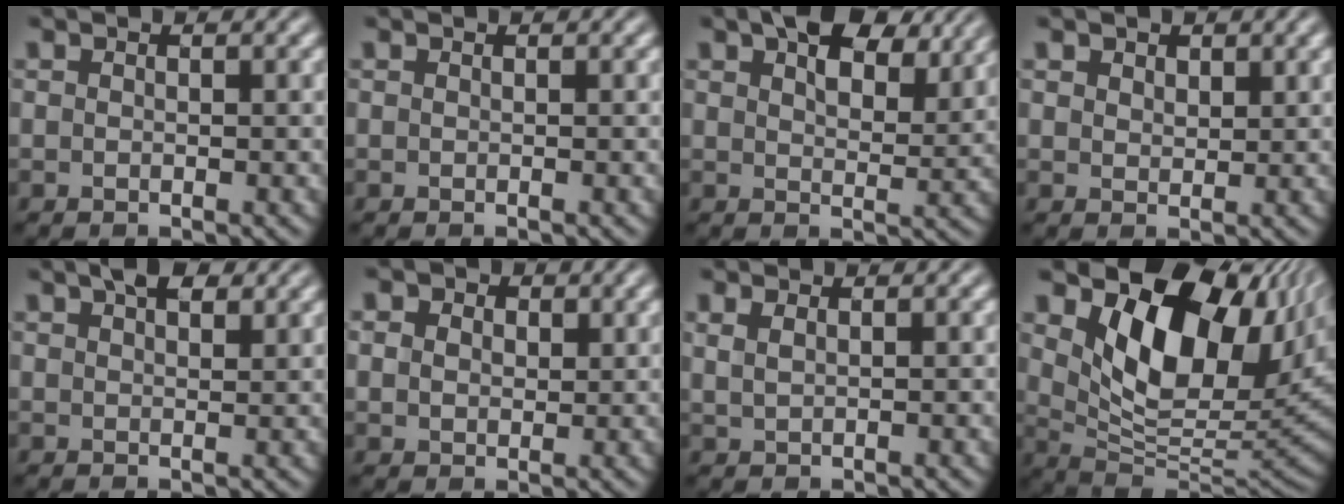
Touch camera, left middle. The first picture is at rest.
{"total": 0.0}
{"total": 7.6, "force": [5.0, 3.3, 4.6], "torque": [-0.067, 0.016, 0.069]}
{"total": 1.8, "force": [1.4, 1.1, 0.5], "torque": [-0.010, 0.002, 0.020]}
{"total": 2.8, "force": [2.1, 1.0, 1.5], "torque": [-0.019, 0.007, 0.037]}
{"total": 5.2, "force": [2.6, 3.8, 2.3], "torque": [-0.047, 0.015, 0.029]}
{"total": 1.1, "force": [0.7, 0.5, 0.7], "torque": [-0.014, 0.000, 0.021]}
{"total": 12.4, "force": [4.8, 7.3, 8.8], "torque": [-0.140, -0.008, 0.090]}